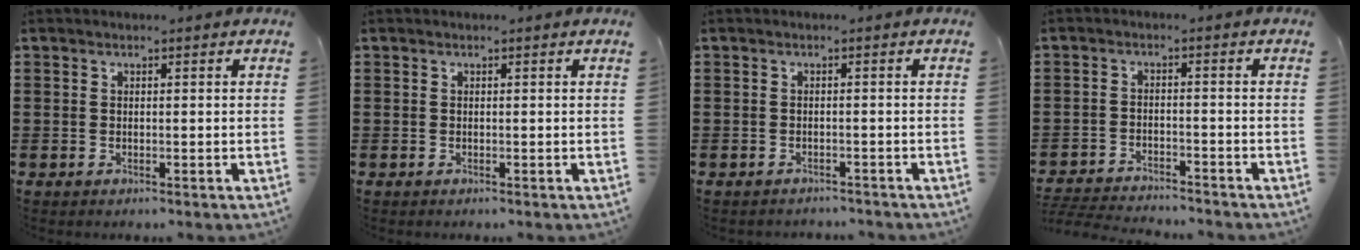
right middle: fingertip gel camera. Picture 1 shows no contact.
{"total": 0.0}
{"total": 1.0, "force": [-1.0, 0.1, 0.0], "torque": [-0.003, 0.001, -0.022]}
{"total": 3.7, "force": [-3.6, 0.2, 0.2], "torque": [-0.014, -0.001, -0.081]}